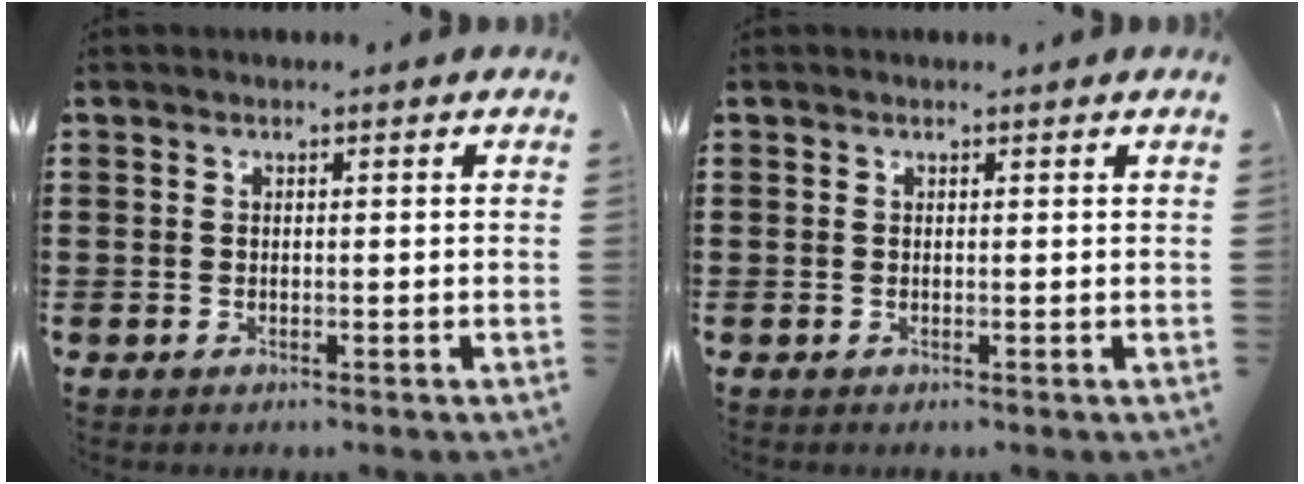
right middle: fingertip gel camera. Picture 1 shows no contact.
{"total": 0.0}